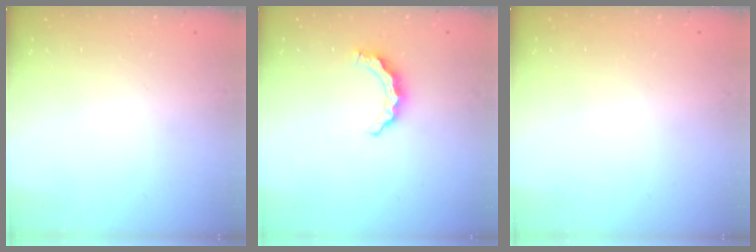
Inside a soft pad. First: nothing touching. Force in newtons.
{"total": 6.6, "press": 6.6, "slide": 0.2}
{"total": 1.6, "press": 1.6, "slide": 0.1}